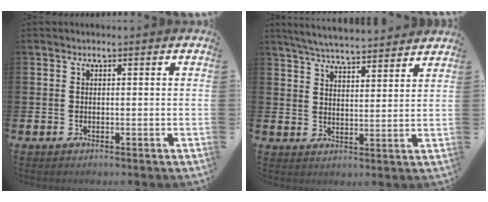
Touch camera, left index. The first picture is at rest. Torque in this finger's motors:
{"motor_torque": [0.20, -0.79, 0.58, 0.16]}